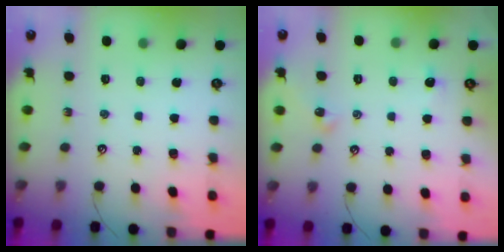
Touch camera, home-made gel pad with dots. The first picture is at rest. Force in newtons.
{"total": 0.8, "press": 0.6, "slide": 0.4}